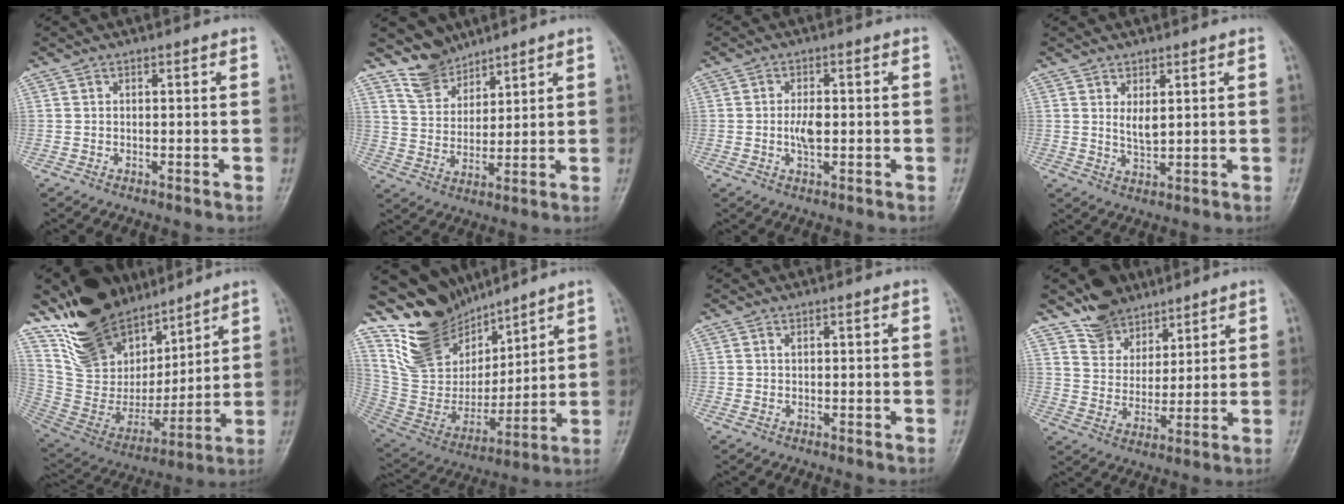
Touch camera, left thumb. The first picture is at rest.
{"total": 6.5, "force": [5.7, 3.0, 0.6], "torque": [0.009, -0.050, 0.124]}
{"total": 4.4, "force": [-0.3, 2.1, 3.9], "torque": [-0.072, 0.003, -0.006]}
{"total": 3.6, "force": [1.2, 1.6, 3.0], "torque": [-0.049, -0.015, 0.027]}
{"total": 23.2, "force": [15.9, 12.9, 10.8], "torque": [-0.145, -0.074, 0.294]}
{"total": 17.3, "force": [13.7, 9.1, 5.6], "torque": [-0.060, -0.078, 0.274]}
{"total": 1.2, "force": [0.2, 0.5, 1.1], "torque": [-0.028, 0.010, 0.006]}
{"total": 9.6, "force": [7.2, 5.9, 2.4], "torque": [-0.009, -0.043, 0.136]}